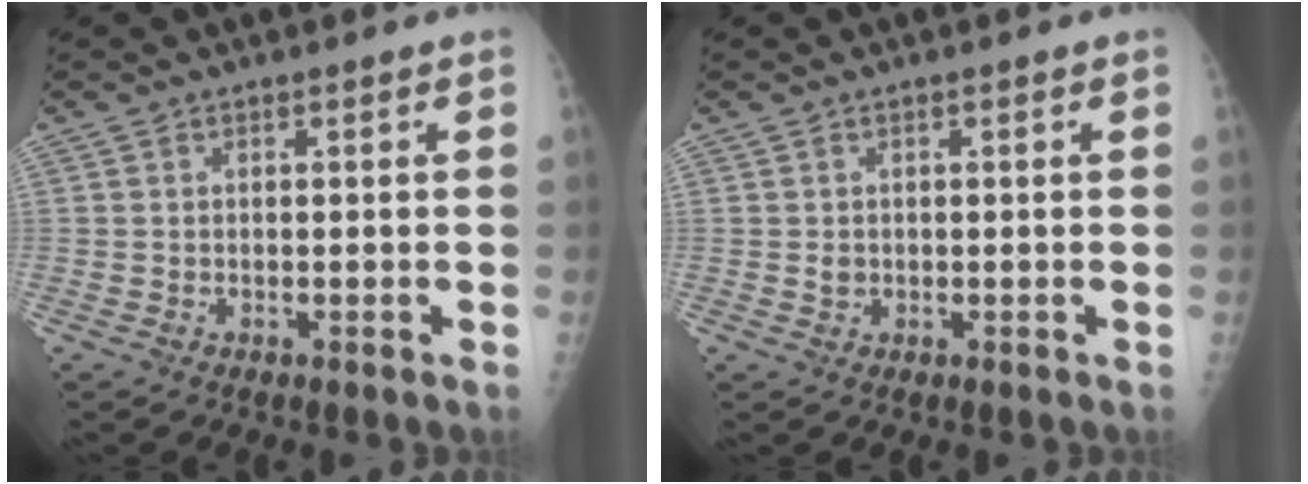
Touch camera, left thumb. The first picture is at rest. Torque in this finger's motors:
{"motor_torque": [0.41, 0.46, 0.30, -0.11, 0.00]}